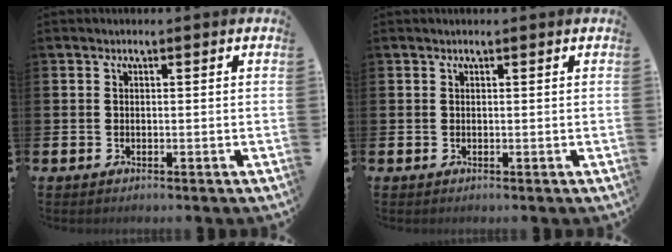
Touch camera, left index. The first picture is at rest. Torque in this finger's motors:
{"motor_torque": [0.45, -0.94, 0.02, -0.02]}